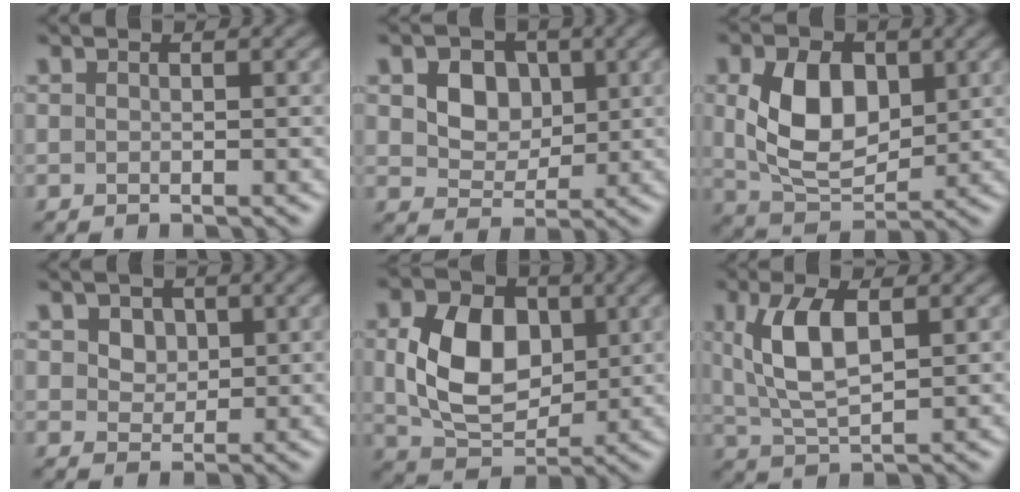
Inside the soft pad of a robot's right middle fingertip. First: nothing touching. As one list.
[{"total": 4.6, "force": [1.4, 3.6, 2.4], "torque": [-0.059, -0.004, 0.020]}, {"total": 7.0, "force": [1.2, 4.6, 5.1], "torque": [-0.105, -0.002, 0.024]}, {"total": 2.1, "force": [0.9, 1.7, 0.8], "torque": [-0.022, 0.000, 0.014]}, {"total": 7.5, "force": [0.8, 5.4, 5.1], "torque": [-0.107, -0.002, 0.020]}, {"total": 5.2, "force": [1.2, 2.3, 4.6], "torque": [-0.101, 0.002, 0.028]}]